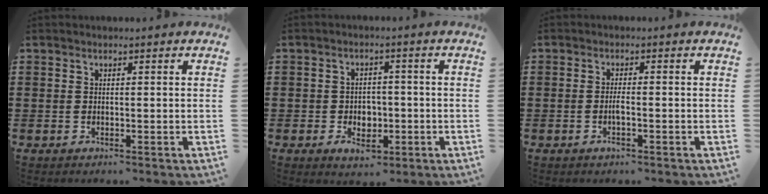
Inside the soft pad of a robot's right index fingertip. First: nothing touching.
{"total": 3.8, "force": [-1.4, 2.8, 2.1], "torque": [-0.027, -0.001, -0.031]}
{"total": 1.9, "force": [-0.7, 0.4, 1.7], "torque": [-0.034, 0.002, -0.014]}